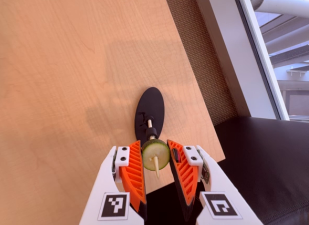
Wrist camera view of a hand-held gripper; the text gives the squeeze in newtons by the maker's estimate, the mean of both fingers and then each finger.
{"total": 6.1, "left": 6.0, "right": 6.3}